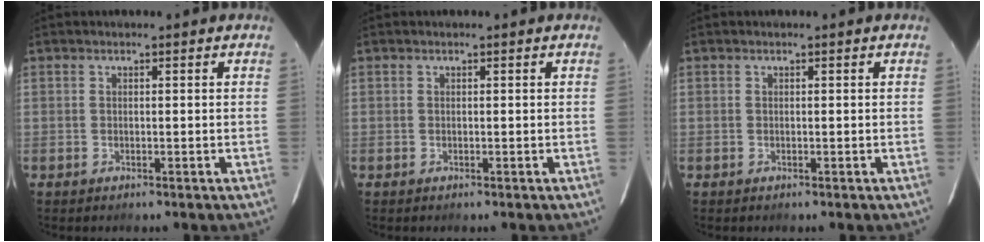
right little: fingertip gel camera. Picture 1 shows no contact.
{"total": 0.0}
{"total": 0.0}